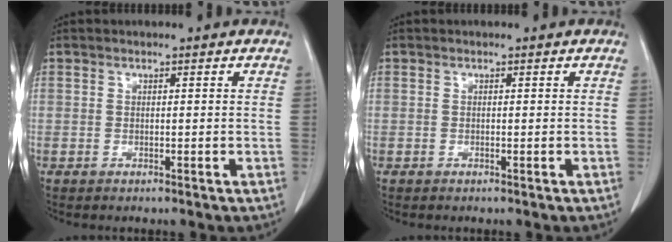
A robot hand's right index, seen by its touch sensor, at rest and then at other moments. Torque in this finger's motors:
{"motor_torque": [0.00, 0.00, 0.00, 0.00]}